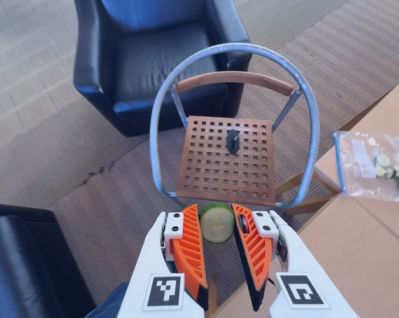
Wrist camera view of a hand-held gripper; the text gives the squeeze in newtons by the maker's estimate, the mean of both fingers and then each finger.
{"total": 8.3, "left": 8.2, "right": 8.4}